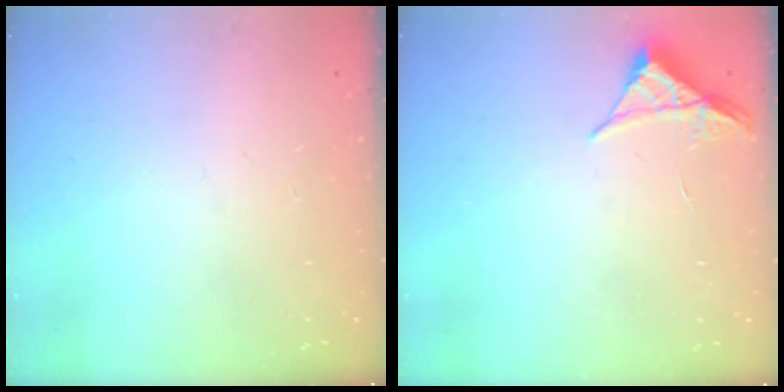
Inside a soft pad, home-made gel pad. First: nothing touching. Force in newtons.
{"total": 3.9, "press": 3.8, "slide": 0.5}